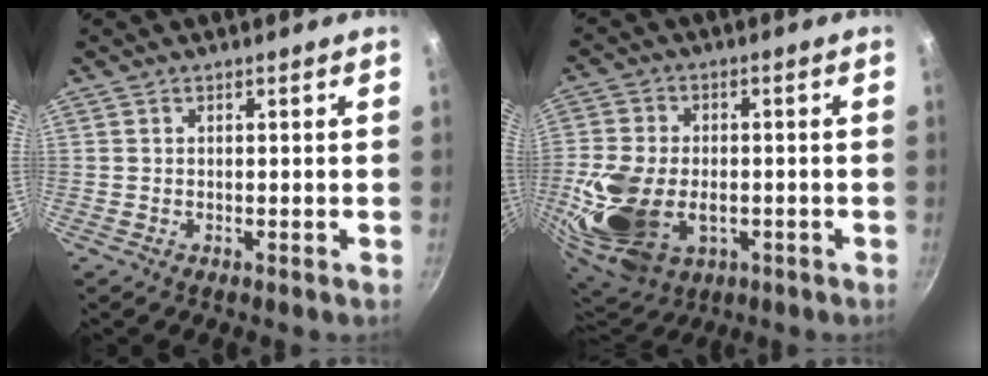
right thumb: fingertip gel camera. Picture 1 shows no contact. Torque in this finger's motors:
{"motor_torque": [2.44, 2.32, 1.45, -1.25, 0.68]}